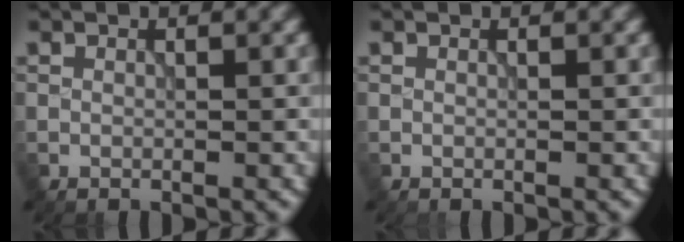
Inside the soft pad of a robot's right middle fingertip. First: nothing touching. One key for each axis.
{"total": 0.0}